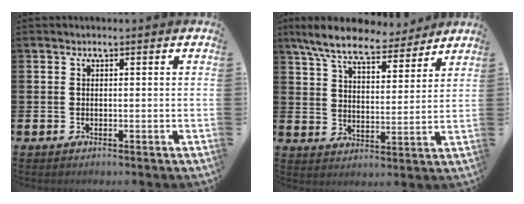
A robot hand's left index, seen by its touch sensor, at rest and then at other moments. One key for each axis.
{"total": 8.7, "fx": 7.8, "fy": 1.9, "fz": 3.2, "tx": -0.091, "ty": -0.040, "tz": 0.140}